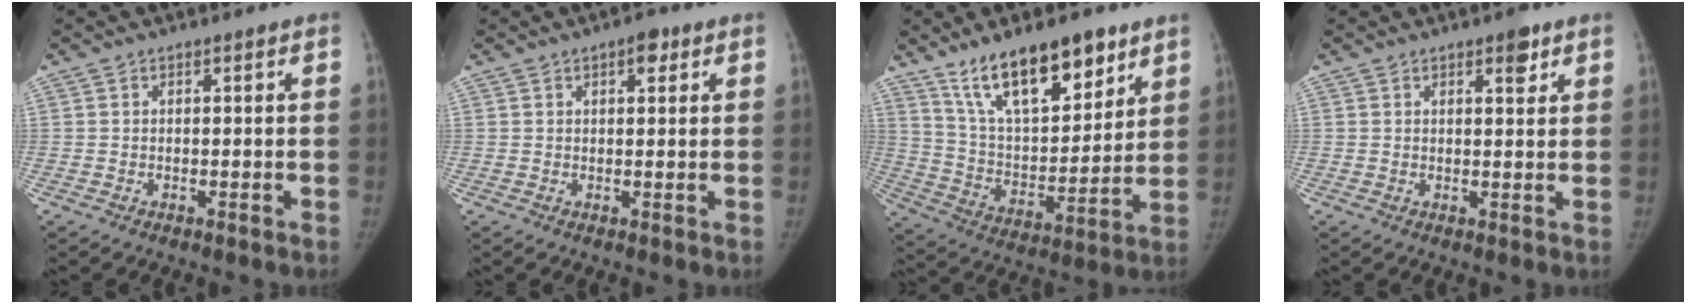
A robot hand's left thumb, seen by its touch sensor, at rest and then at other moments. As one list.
[{"total": 3.0, "force": [1.5, 1.4, 2.2], "torque": [-0.021, -0.002, 0.018]}, {"total": 19.8, "force": [12.9, 8.1, 12.8], "torque": [-0.170, -0.062, 0.233]}, {"total": 3.2, "force": [1.9, 1.3, 2.2], "torque": [-0.017, -0.009, 0.025]}]